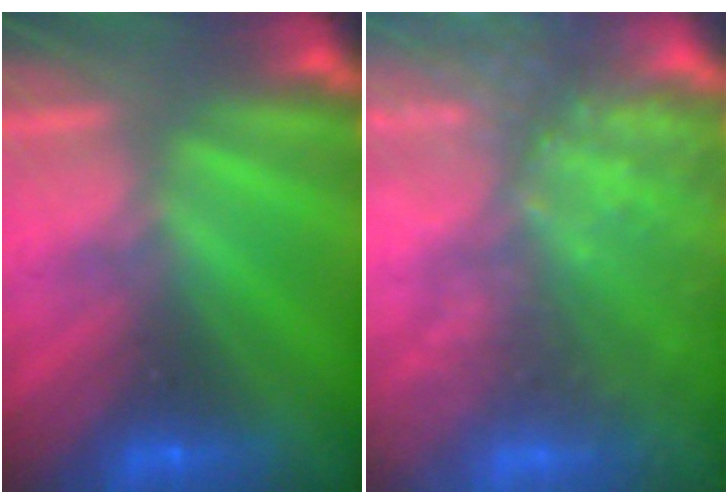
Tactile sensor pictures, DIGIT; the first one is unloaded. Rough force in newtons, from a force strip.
{"total": 8.3}